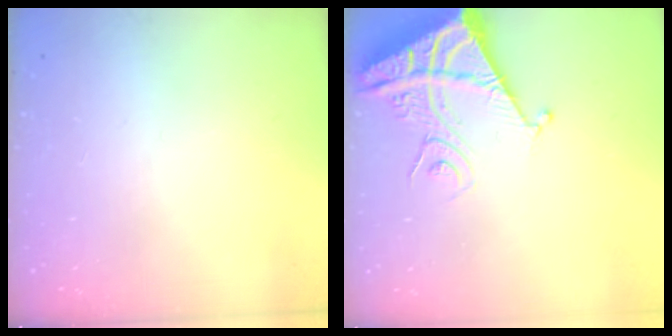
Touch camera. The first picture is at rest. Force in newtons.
{"total": 10.0, "press": 9.9, "slide": 1.3}